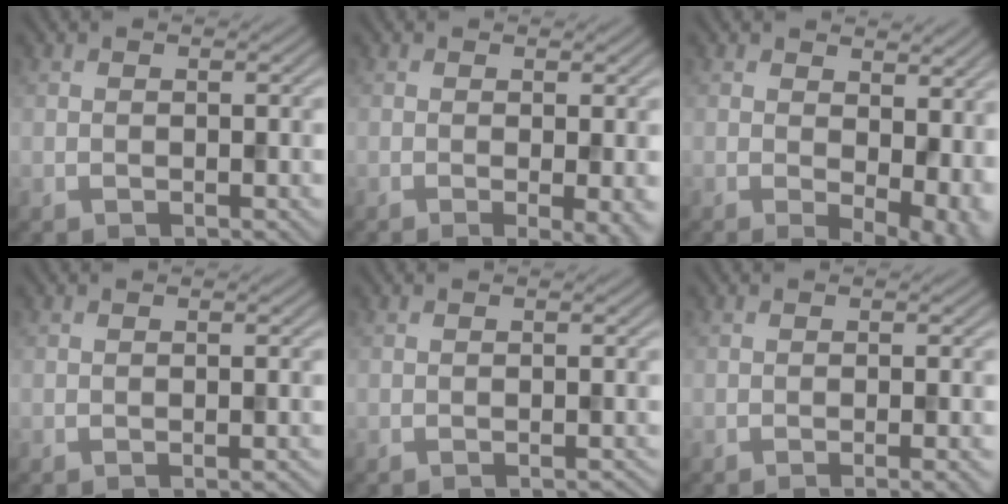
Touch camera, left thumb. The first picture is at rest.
{"total": 4.1, "force": [-0.9, 1.0, 3.8], "torque": [-0.051, -0.009, -0.012]}
{"total": 9.3, "force": [0.9, 5.3, 7.6], "torque": [-0.110, -0.020, 0.037]}
{"total": 1.0, "force": [-0.5, 0.1, 0.8], "torque": [-0.007, 0.002, -0.013]}
{"total": 1.1, "force": [-0.9, 0.2, 0.7], "torque": [0.001, 0.002, -0.016]}
{"total": 2.9, "force": [-1.1, 0.6, 2.6], "torque": [-0.028, 0.002, -0.023]}